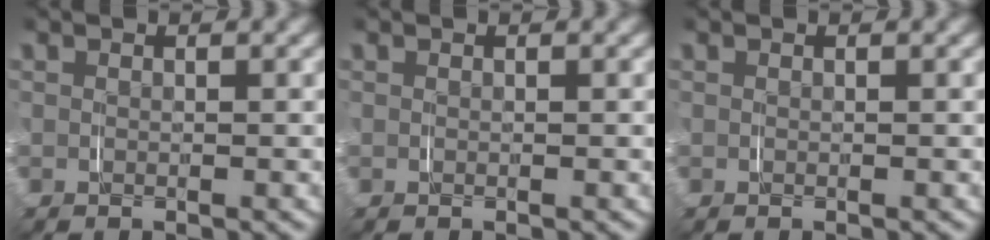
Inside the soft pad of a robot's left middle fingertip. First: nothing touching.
{"total": 0.0}
{"total": 0.0}